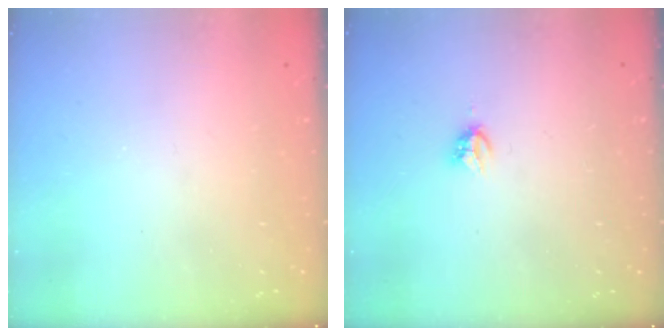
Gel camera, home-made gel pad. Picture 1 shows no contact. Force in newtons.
{"total": 3.7, "press": 3.7, "slide": 0.3}